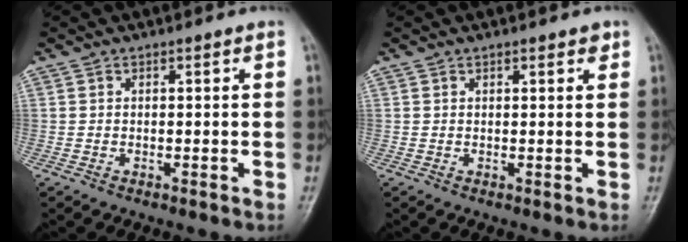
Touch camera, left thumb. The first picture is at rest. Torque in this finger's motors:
{"motor_torque": [-0.24, 0.12, -0.20, -0.21, 0.00]}